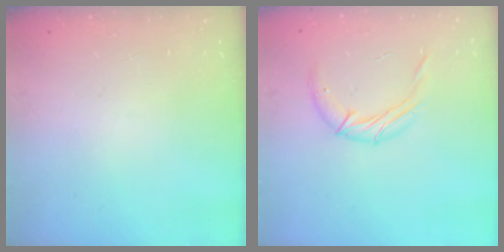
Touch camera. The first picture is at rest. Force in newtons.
{"total": 9.5, "press": 9.5, "slide": 0.7}